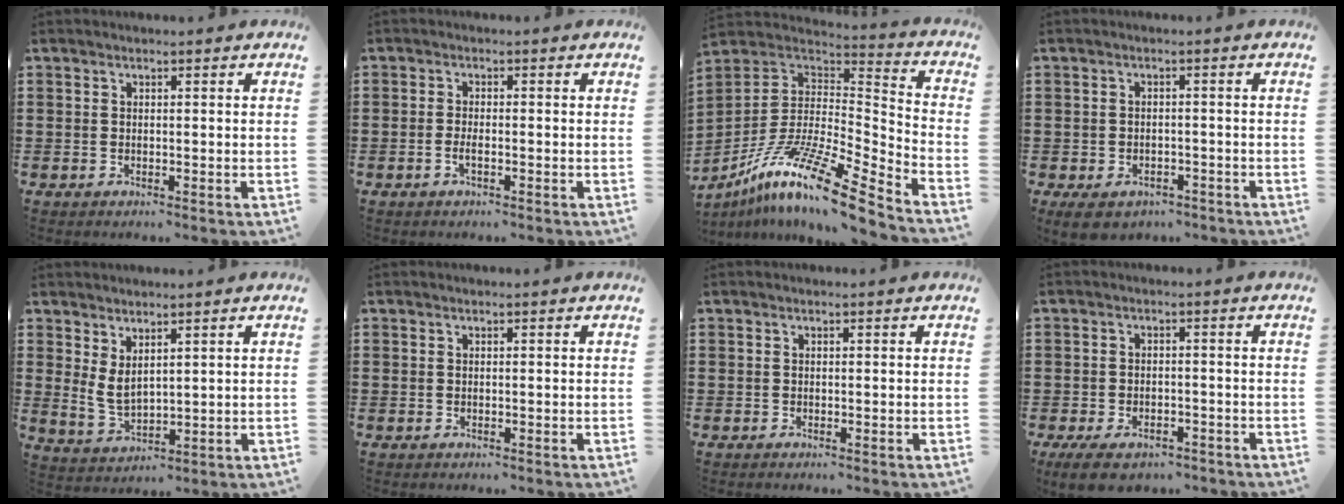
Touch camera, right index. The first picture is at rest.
{"total": 1.5, "force": [-0.6, 0.4, 1.4], "torque": [-0.026, 0.000, -0.011]}
{"total": 14.5, "force": [-9.8, 2.0, 10.5], "torque": [-0.205, 0.012, -0.186]}
{"total": 2.9, "force": [-2.6, 1.1, 0.9], "torque": [-0.024, 0.003, -0.054]}
{"total": 3.4, "force": [1.8, 1.6, 2.4], "torque": [-0.059, -0.001, 0.033]}
{"total": 0.0}
{"total": 0.0}
{"total": 4.0, "force": [-3.3, 1.4, 1.9], "torque": [-0.044, -0.001, -0.065]}